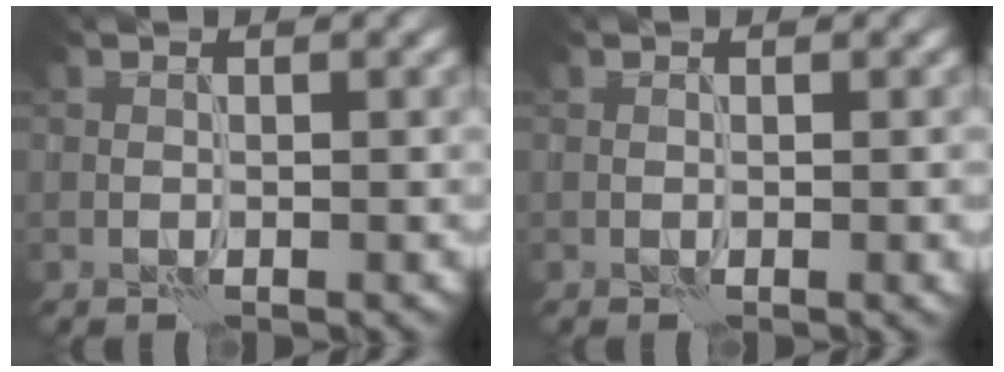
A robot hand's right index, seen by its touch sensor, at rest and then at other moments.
{"total": 0.9, "force": [0.0, 0.2, 0.9], "torque": [-0.013, -0.002, 0.000]}